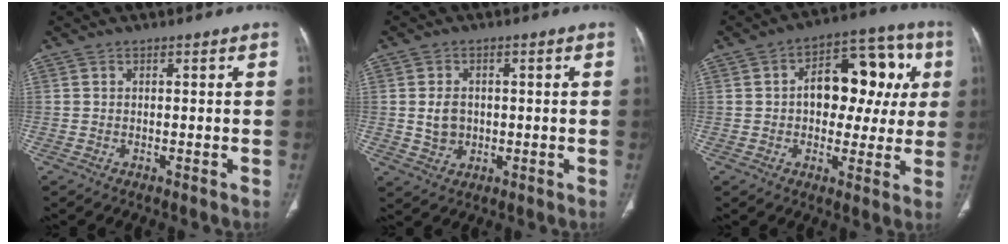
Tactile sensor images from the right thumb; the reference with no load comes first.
{"total": 4.5, "force": [0.0, 3.7, 2.6], "torque": [-0.034, 0.001, 0.008]}
{"total": 16.3, "force": [2.4, 10.3, 12.5], "torque": [-0.113, 0.034, 0.032]}